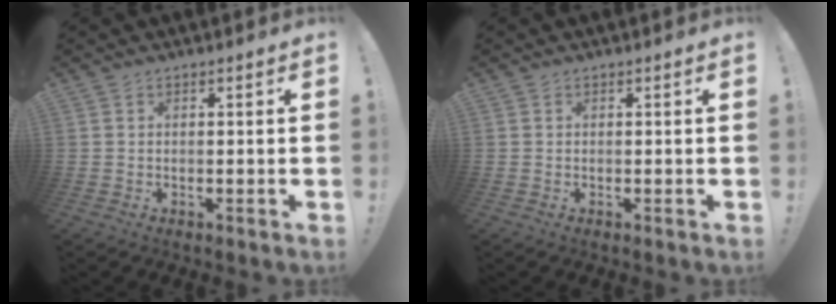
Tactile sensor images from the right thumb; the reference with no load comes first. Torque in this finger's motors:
{"motor_torque": [-0.03, -0.16, 0.15, -0.02, -0.01]}